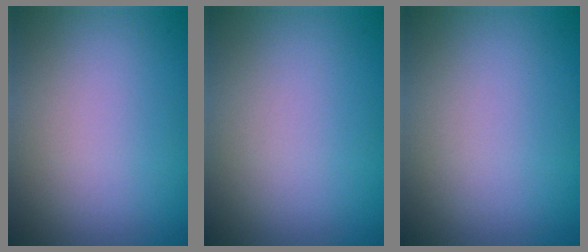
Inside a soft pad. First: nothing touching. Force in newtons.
{"total": 0.0}
{"total": 0.0}